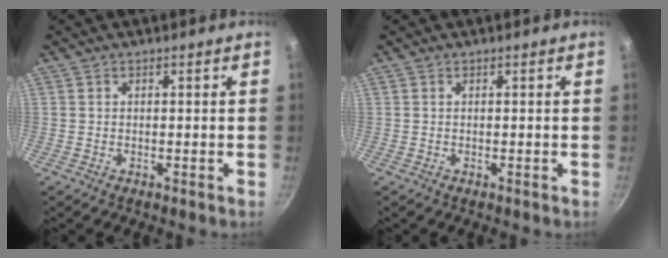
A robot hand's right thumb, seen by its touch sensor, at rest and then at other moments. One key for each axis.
{"total": 0.0}